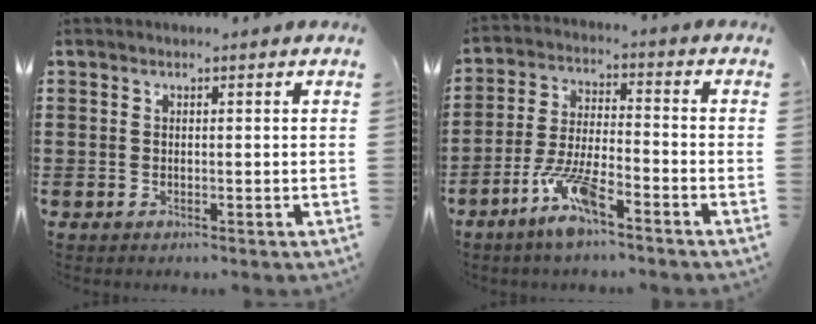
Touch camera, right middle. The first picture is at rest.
{"total": 8.2, "force": [-5.3, 1.7, 6.0], "torque": [-0.134, -0.005, -0.101]}